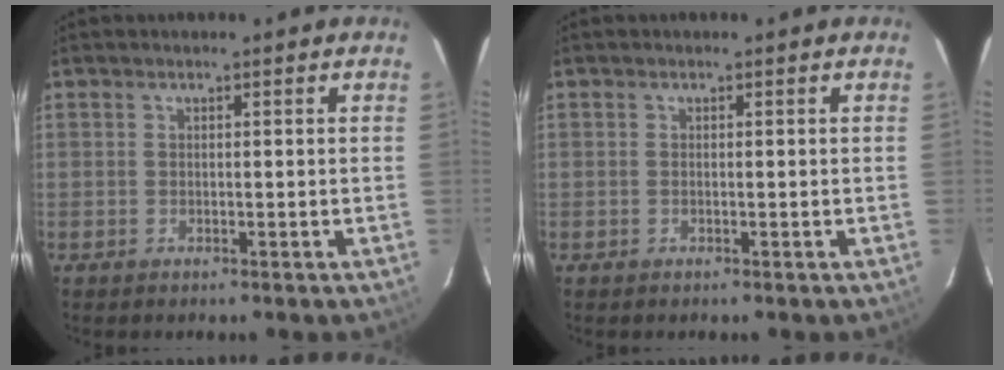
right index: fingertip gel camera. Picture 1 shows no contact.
{"total": 0.0}